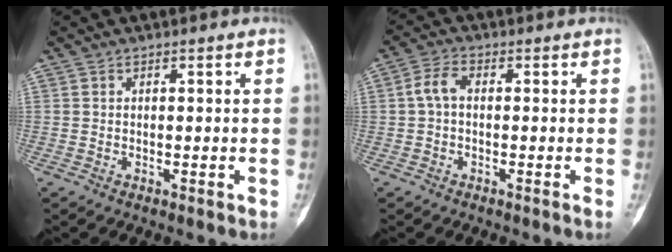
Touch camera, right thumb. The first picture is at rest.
{"total": 3.7, "force": [-0.1, 1.9, 3.2], "torque": [-0.070, 0.010, -0.012]}